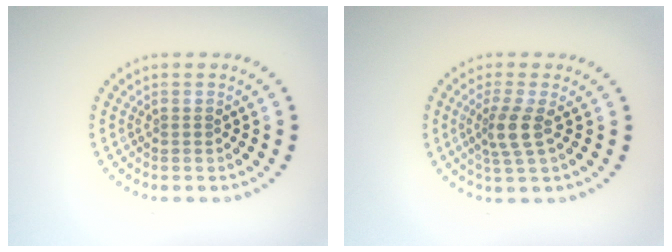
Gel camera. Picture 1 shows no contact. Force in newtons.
{"total": 2.6, "press": 2.1, "slide": 1.6}